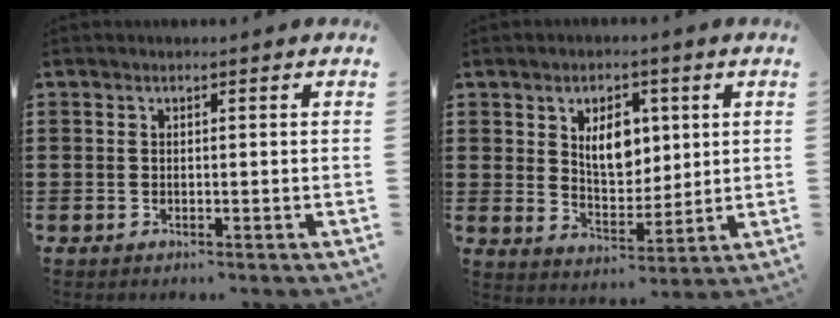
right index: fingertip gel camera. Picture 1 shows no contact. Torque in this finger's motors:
{"motor_torque": [0.42, 0.07, 0.22, 0.09]}